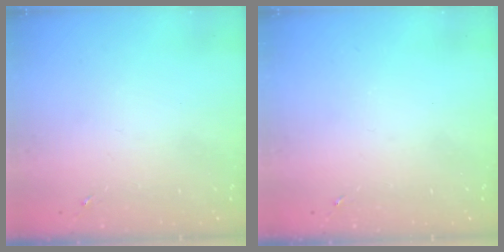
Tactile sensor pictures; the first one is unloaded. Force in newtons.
{"total": 0.0}